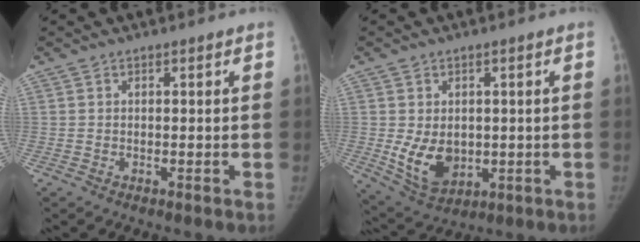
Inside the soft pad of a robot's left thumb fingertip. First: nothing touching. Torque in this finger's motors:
{"motor_torque": [1.02, 1.20, 0.74, -0.66, 0.28]}